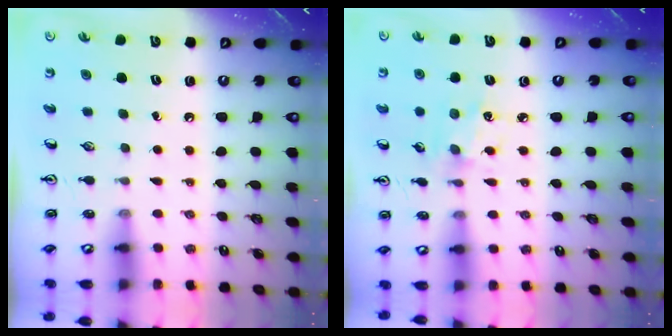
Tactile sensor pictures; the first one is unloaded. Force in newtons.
{"total": 3.3, "press": 3.2, "slide": 0.6}